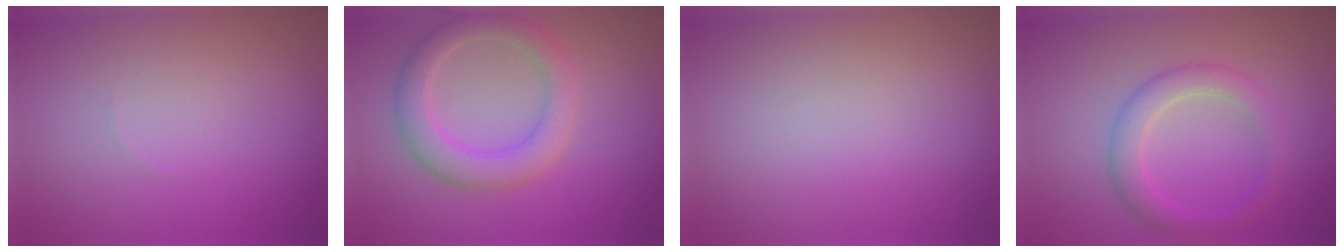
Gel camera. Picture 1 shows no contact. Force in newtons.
{"total": 4.1, "press": 4.0, "slide": 0.3}
{"total": 0.0}
{"total": 3.0, "press": 3.0, "slide": 0.1}